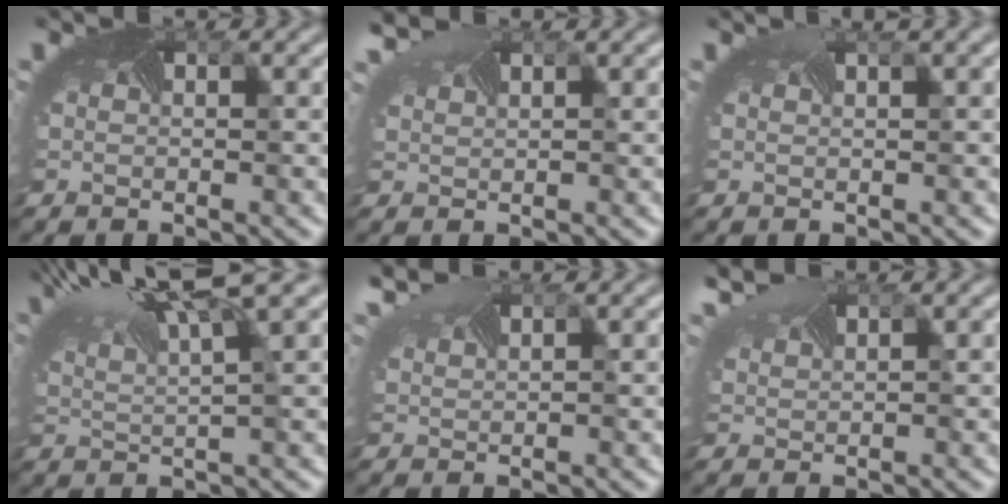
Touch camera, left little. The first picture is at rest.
{"total": 2.4, "force": [2.0, 0.6, 1.1], "torque": [-0.036, 0.018, 0.031]}
{"total": 2.6, "force": [1.7, 0.3, 2.0], "torque": [-0.029, 0.017, 0.022]}
{"total": 7.9, "force": [5.2, 1.9, 5.6], "torque": [-0.112, 0.028, 0.092]}
{"total": 2.9, "force": [2.3, 0.8, 1.6], "torque": [-0.044, 0.019, 0.038]}
{"total": 3.3, "force": [2.6, 0.9, 1.9], "torque": [-0.050, 0.020, 0.042]}